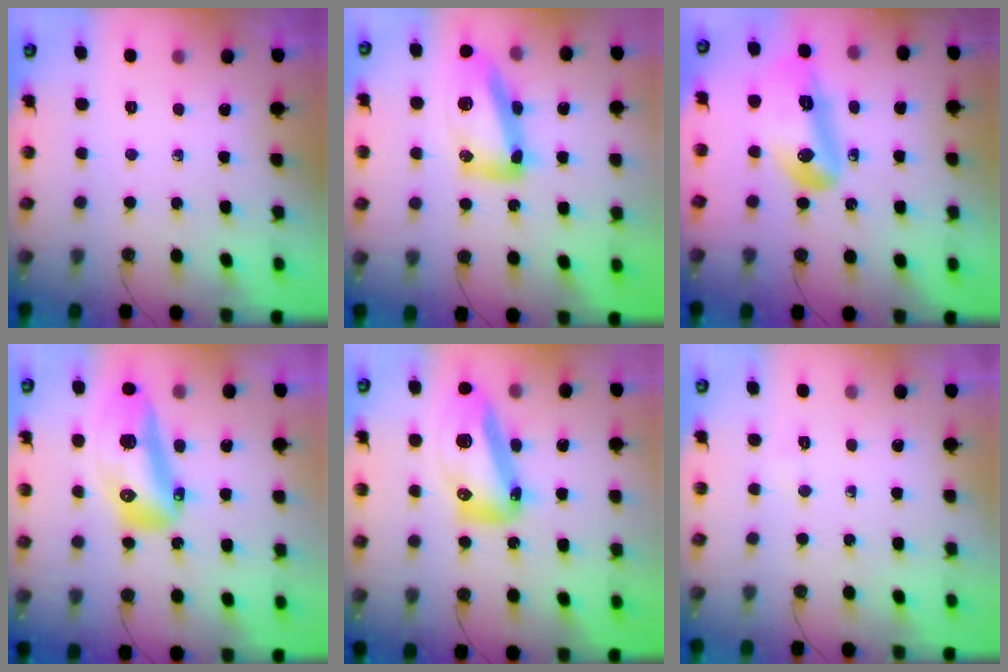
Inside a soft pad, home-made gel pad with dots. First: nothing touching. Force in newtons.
{"total": 17.7, "press": 16.6, "slide": 6.0}
{"total": 13.5, "press": 13.3, "slide": 2.1}
{"total": 21.1, "press": 18.8, "slide": 9.5}
{"total": 19.9, "press": 18.4, "slide": 7.7}
{"total": 2.8, "press": 2.7, "slide": 0.4}